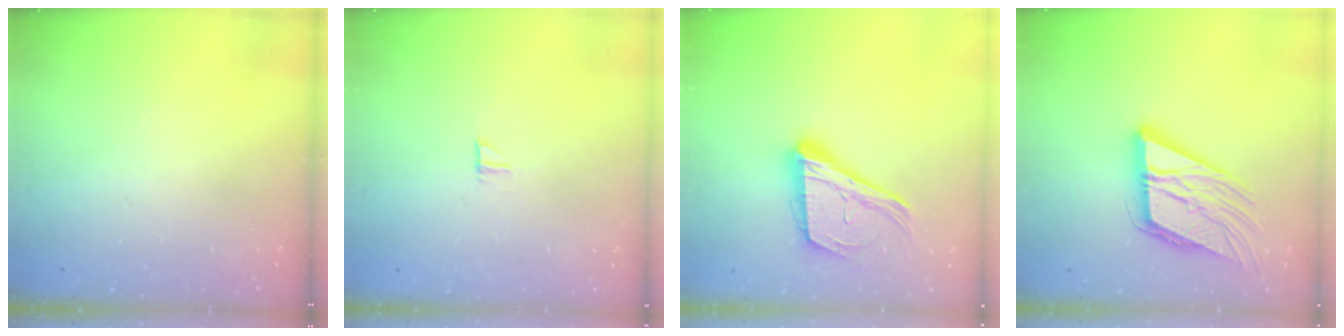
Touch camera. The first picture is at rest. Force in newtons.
{"total": 5.4, "press": 5.4, "slide": 0.5}
{"total": 19.8, "press": 19.7, "slide": 2.6}
{"total": 16.2, "press": 15.9, "slide": 2.9}